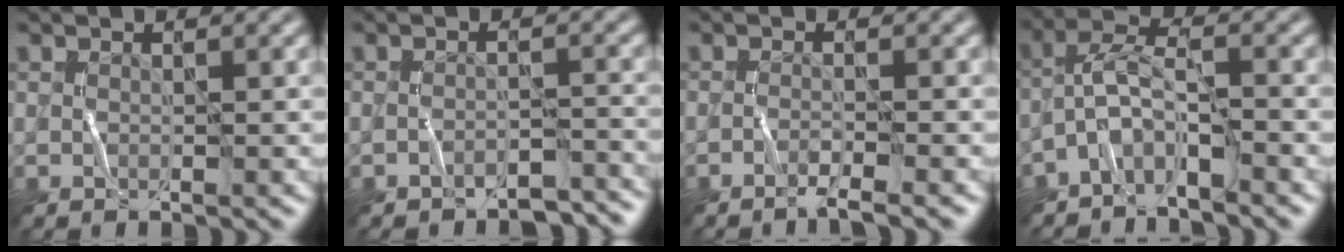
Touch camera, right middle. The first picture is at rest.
{"total": 2.9, "force": [-2.8, 0.5, 0.6], "torque": [-0.008, 0.009, -0.037]}
{"total": 2.4, "force": [-1.8, 0.3, 1.6], "torque": [-0.020, 0.009, -0.043]}
{"total": 3.5, "force": [-2.6, 0.9, 2.2], "torque": [-0.045, 0.016, -0.061]}